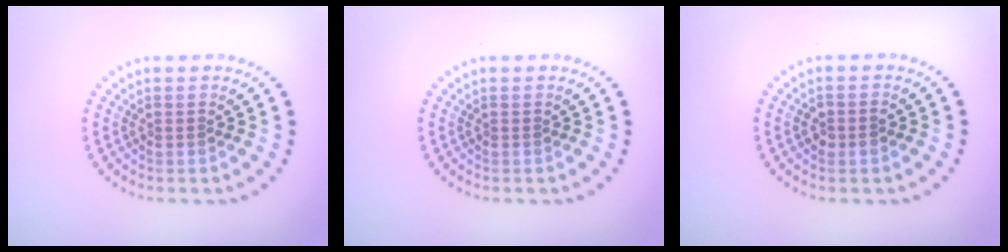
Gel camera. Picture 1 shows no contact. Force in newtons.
{"total": 0.0}
{"total": 1.4, "press": 1.3, "slide": 0.3}